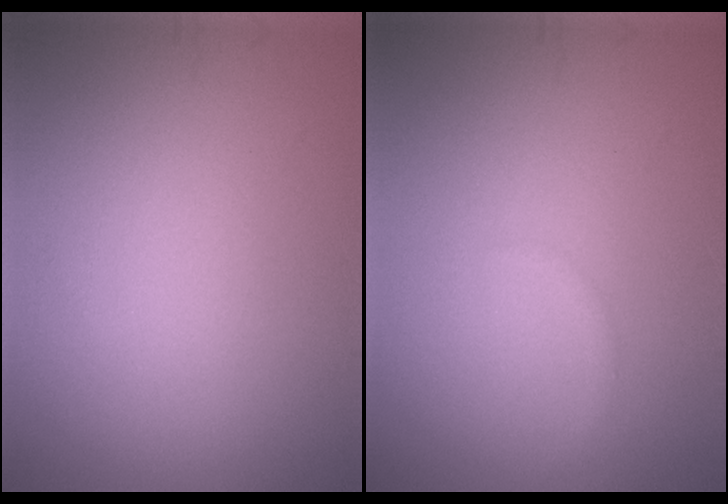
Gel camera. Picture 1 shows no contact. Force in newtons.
{"total": 0.6, "press": 0.6, "slide": 0.1}